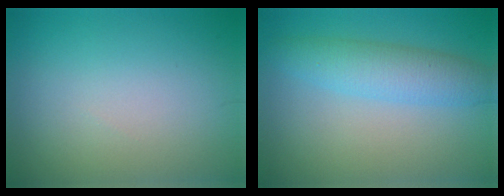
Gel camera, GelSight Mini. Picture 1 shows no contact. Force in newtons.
{"total": 4.2, "press": 4.2, "slide": 0.1}